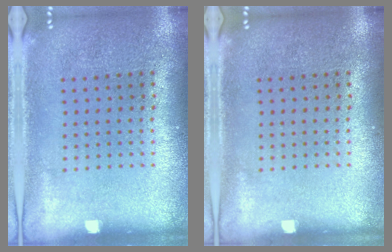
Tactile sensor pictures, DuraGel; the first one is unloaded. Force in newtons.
{"total": 0.0}